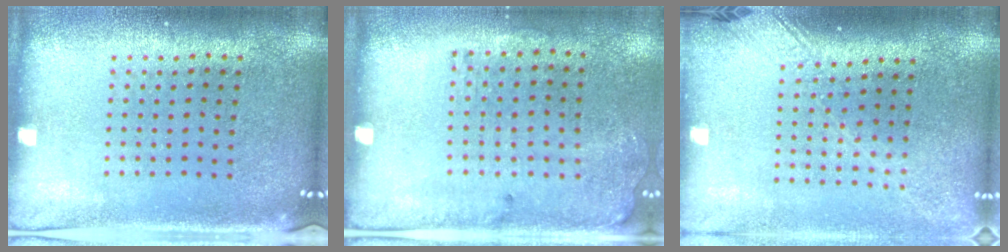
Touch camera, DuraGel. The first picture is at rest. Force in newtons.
{"total": 1.8, "press": 1.2, "slide": 1.3}
{"total": 1.8, "press": 1.5, "slide": 1.1}